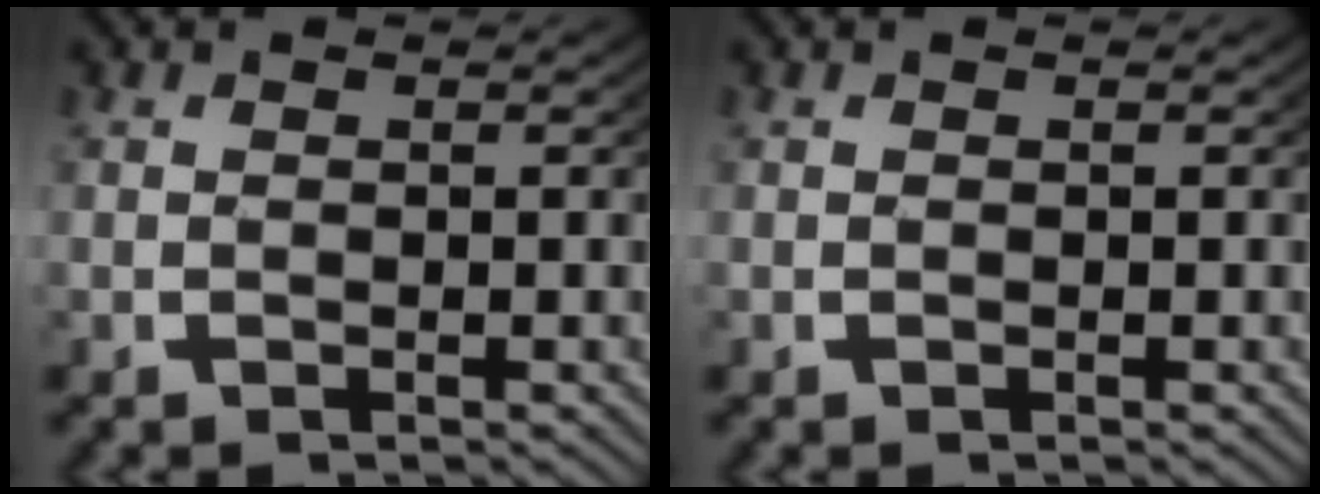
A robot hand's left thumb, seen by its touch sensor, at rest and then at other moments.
{"total": 0.0}